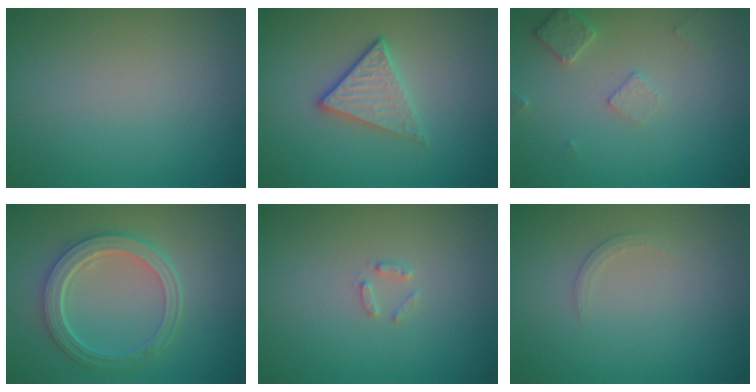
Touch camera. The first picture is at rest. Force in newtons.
{"total": 2.8, "press": 2.5, "slide": 1.2}
{"total": 2.1, "press": 2.1, "slide": 0.3}
{"total": 4.6, "press": 3.7, "slide": 2.7}
{"total": 1.0, "press": 1.0, "slide": 0.2}
{"total": 1.0, "press": 1.0, "slide": 0.0}